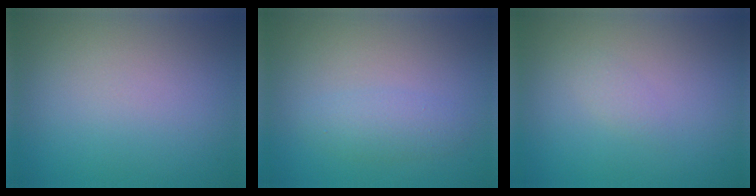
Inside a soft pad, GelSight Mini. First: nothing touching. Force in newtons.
{"total": 1.8, "press": 1.8, "slide": 0.0}
{"total": 0.7, "press": 0.7, "slide": 0.0}